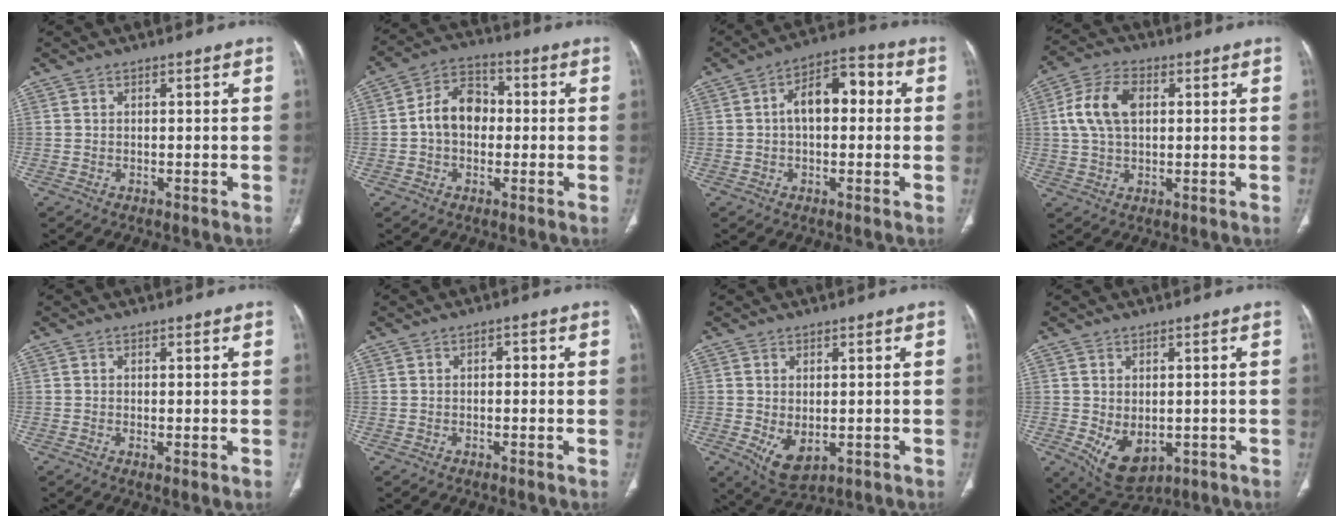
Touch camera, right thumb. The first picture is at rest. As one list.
[{"total": 9.0, "force": [-0.2, 6.7, 6.0], "torque": [-0.084, 0.026, -0.016]}, {"total": 9.5, "force": [1.0, 5.4, 7.8], "torque": [-0.109, 0.035, 0.007]}, {"total": 9.8, "force": [1.9, 6.0, 7.4], "torque": [-0.149, 0.015, 0.034]}, {"total": 1.3, "force": [-0.2, 0.3, 1.3], "torque": [-0.030, -0.008, -0.004]}, {"total": 1.3, "force": [0.0, 0.8, 1.0], "torque": [-0.004, 0.005, -0.006]}, {"total": 5.6, "force": [-1.0, 3.3, 4.5], "torque": [-0.075, -0.011, 0.000]}, {"total": 7.9, "force": [-1.6, 5.1, 5.8], "torque": [-0.084, -0.011, -0.003]}]